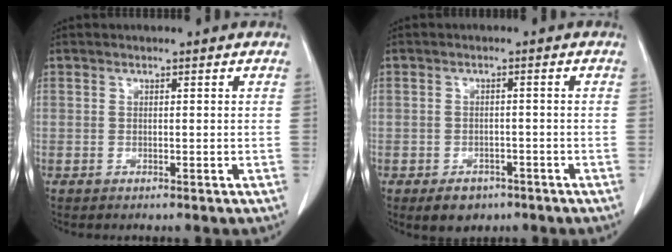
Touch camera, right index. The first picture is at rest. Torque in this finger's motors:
{"motor_torque": [-0.16, -0.09, -0.12, -0.04]}